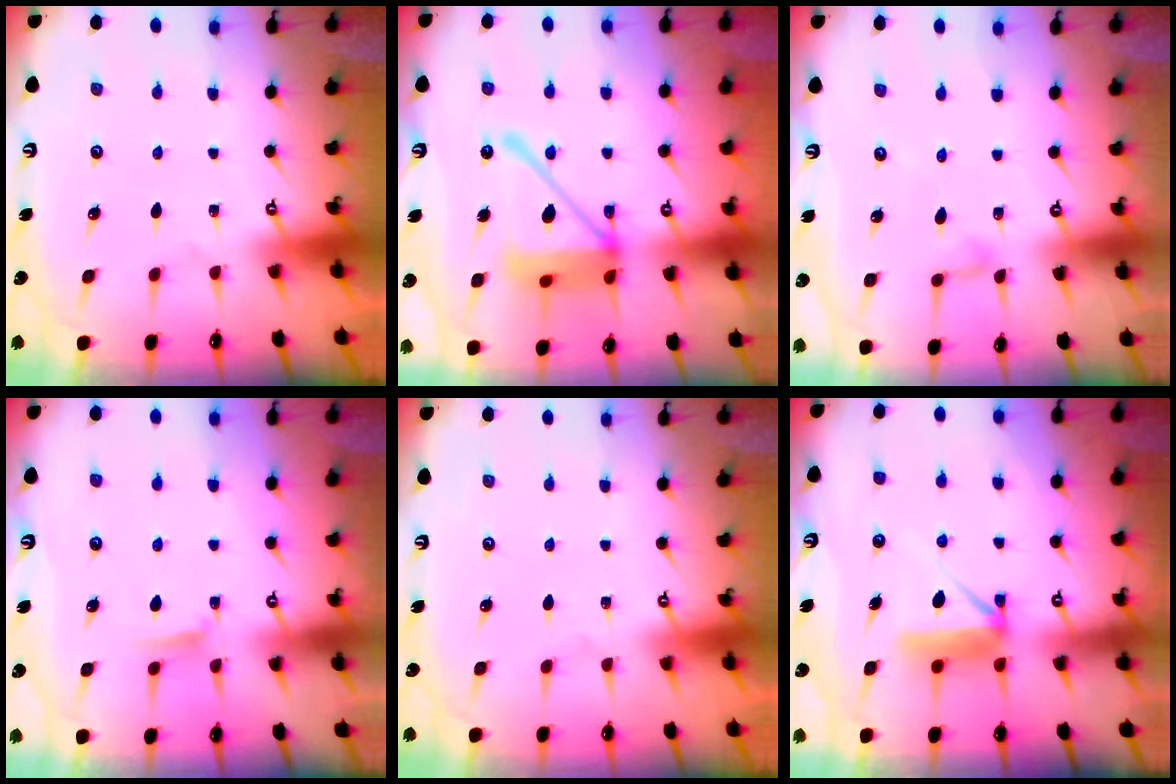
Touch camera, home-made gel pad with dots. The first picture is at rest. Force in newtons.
{"total": 17.2, "press": 17.0, "slide": 2.3}
{"total": 3.3, "press": 3.3, "slide": 0.3}
{"total": 4.7, "press": 4.7, "slide": 0.7}
{"total": 0.0}
{"total": 7.8, "press": 7.7, "slide": 0.5}